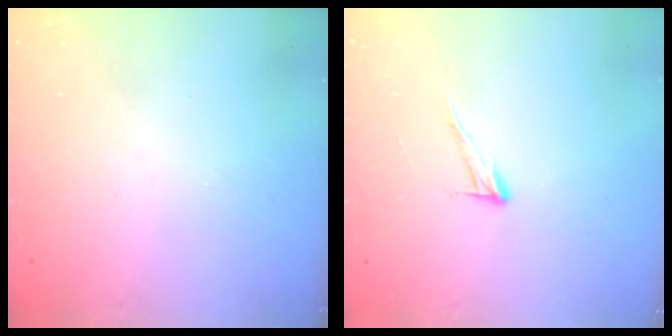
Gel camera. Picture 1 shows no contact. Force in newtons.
{"total": 6.6, "press": 6.6, "slide": 0.3}